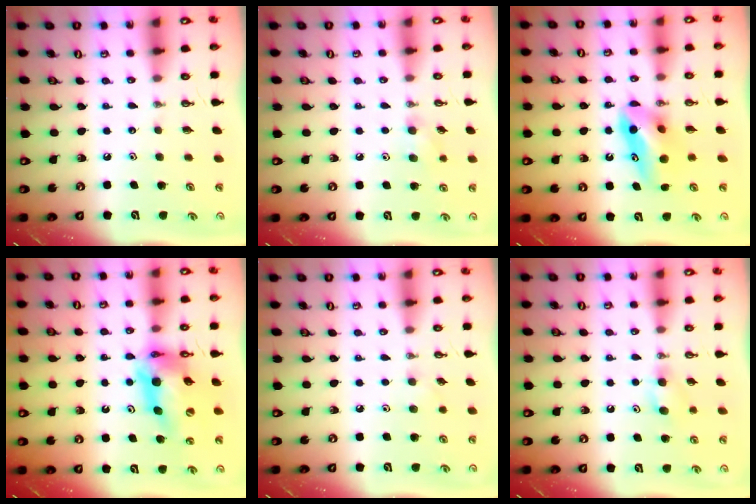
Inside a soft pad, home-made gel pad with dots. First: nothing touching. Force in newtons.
{"total": 7.1, "press": 6.9, "slide": 1.7}
{"total": 8.8, "press": 8.6, "slide": 1.4}
{"total": 15.7, "press": 15.6, "slide": 1.4}
{"total": 3.8, "press": 3.7, "slide": 0.8}
{"total": 5.1, "press": 4.9, "slide": 1.3}